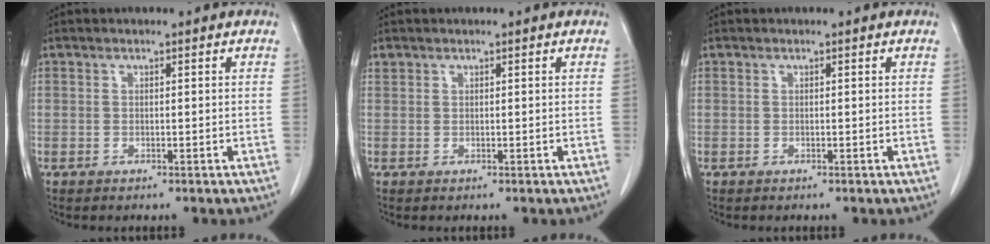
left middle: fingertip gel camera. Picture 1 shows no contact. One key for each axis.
{"total": 0.6, "fx": 0.5, "fy": 0.3, "fz": 0.0, "tx": -0.004, "ty": 0.008, "tz": 0.011}
{"total": 0.0}